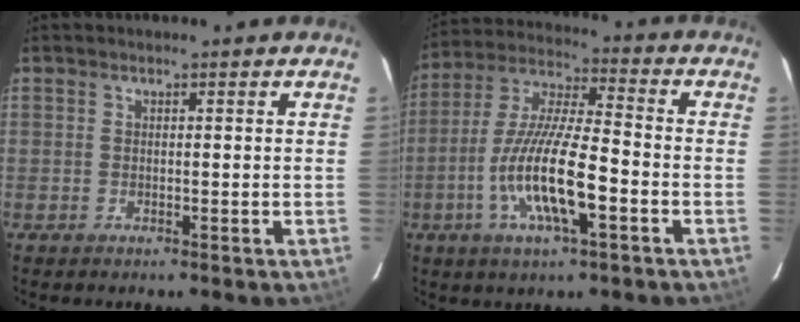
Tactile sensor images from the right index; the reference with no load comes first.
{"total": 14.8, "force": [-5.1, 3.0, 13.6], "torque": [-0.275, -0.011, -0.098]}